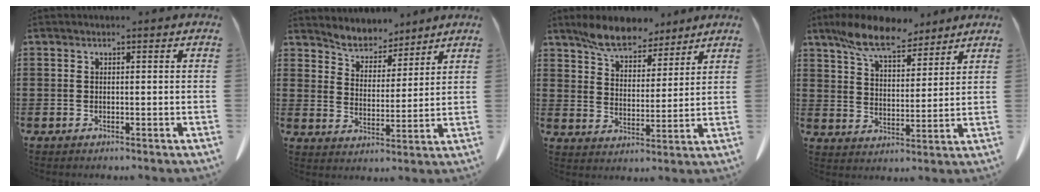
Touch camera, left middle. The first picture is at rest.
{"total": 5.0, "force": [4.9, 1.2, -0.3], "torque": [-0.021, -0.031, 0.087]}
{"total": 7.4, "force": [6.6, 2.3, 2.4], "torque": [-0.071, -0.015, 0.124]}
{"total": 9.3, "force": [7.9, 2.4, 4.3], "torque": [-0.110, -0.017, 0.149]}